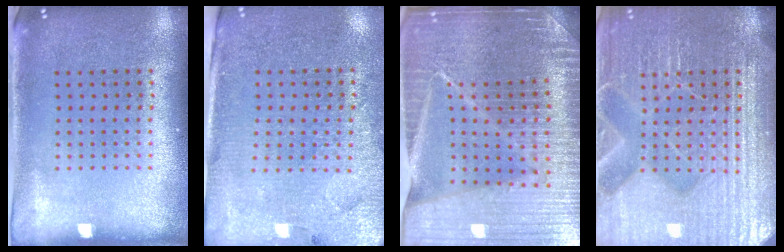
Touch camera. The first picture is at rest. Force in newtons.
{"total": 3.1, "press": 2.9, "slide": 0.9}
{"total": 5.3, "press": 4.8, "slide": 2.2}
{"total": 7.5, "press": 7.5, "slide": 1.0}